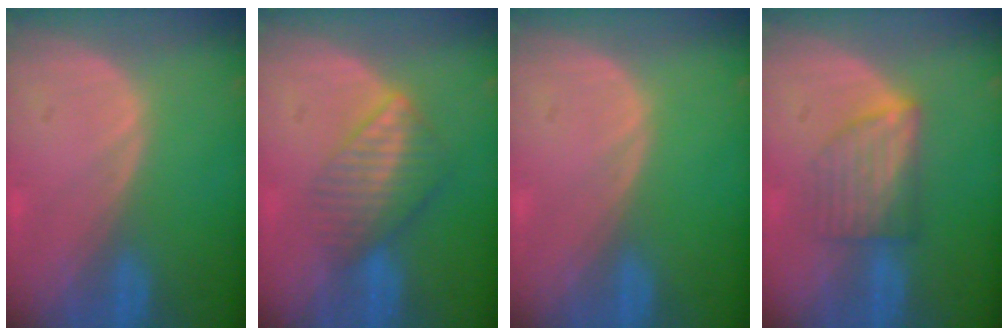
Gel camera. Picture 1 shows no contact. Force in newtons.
{"total": 6.7, "press": 5.9, "slide": 3.1}
{"total": 0.0}
{"total": 5.9, "press": 5.6, "slide": 1.8}